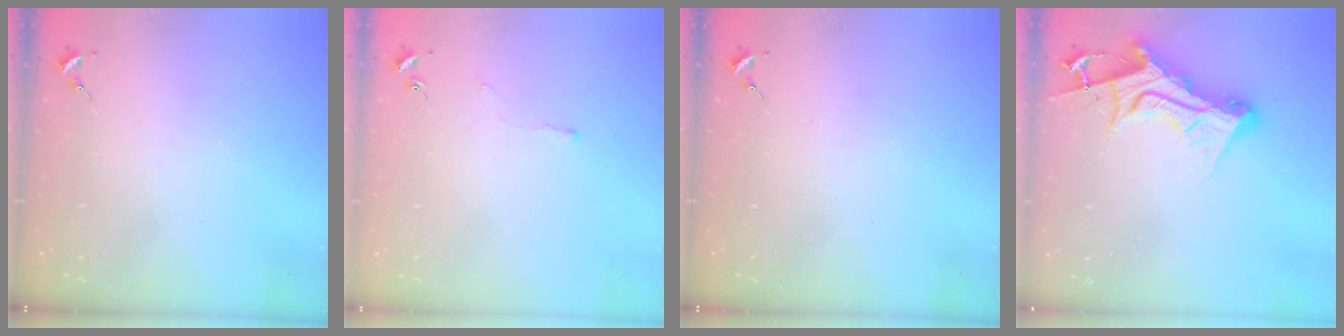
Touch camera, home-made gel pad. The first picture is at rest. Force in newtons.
{"total": 2.3, "press": 2.3, "slide": 0.4}
{"total": 0.0}
{"total": 13.9, "press": 13.9, "slide": 1.2}